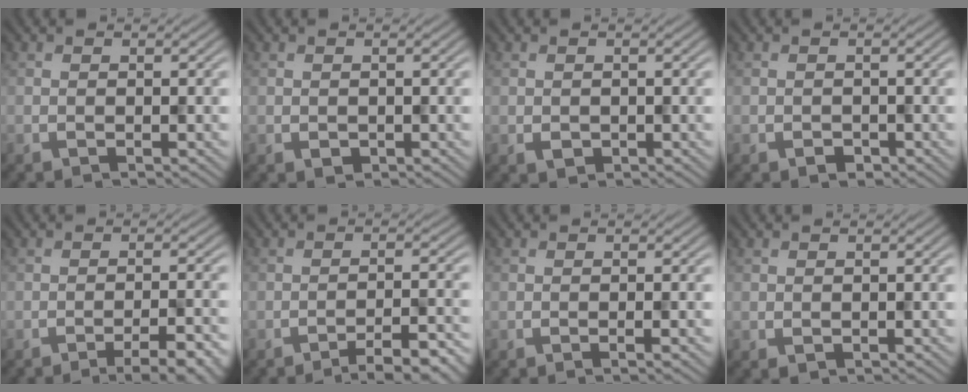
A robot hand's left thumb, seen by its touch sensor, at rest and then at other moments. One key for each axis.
{"total": 1.0, "fx": -0.3, "fy": 1.0, "fz": -0.1, "tx": 0.000, "ty": -0.002, "tz": 0.002}
{"total": 1.4, "fx": -0.5, "fy": 1.3, "fz": 0.1, "tx": -0.005, "ty": -0.004, "tz": -0.003}
{"total": 1.1, "fx": -0.6, "fy": 0.8, "fz": -0.5, "tx": 0.008, "ty": -0.003, "tz": -0.007}
{"total": 6.5, "fx": -4.4, "fy": 1.5, "fz": 4.5, "tx": -0.051, "ty": 0.015, "tz": -0.051}
{"total": 5.4, "fx": -4.2, "fy": 0.9, "fz": 3.3, "tx": -0.042, "ty": 0.013, "tz": -0.058}
{"total": 1.4, "fx": -0.4, "fy": 0.2, "fz": 1.4, "tx": -0.015, "ty": 0.002, "tz": -0.006}
{"total": 0.6, "fx": -0.1, "fy": 0.6, "fz": 0.0, "tx": -0.001, "ty": -0.002, "tz": 0.006}